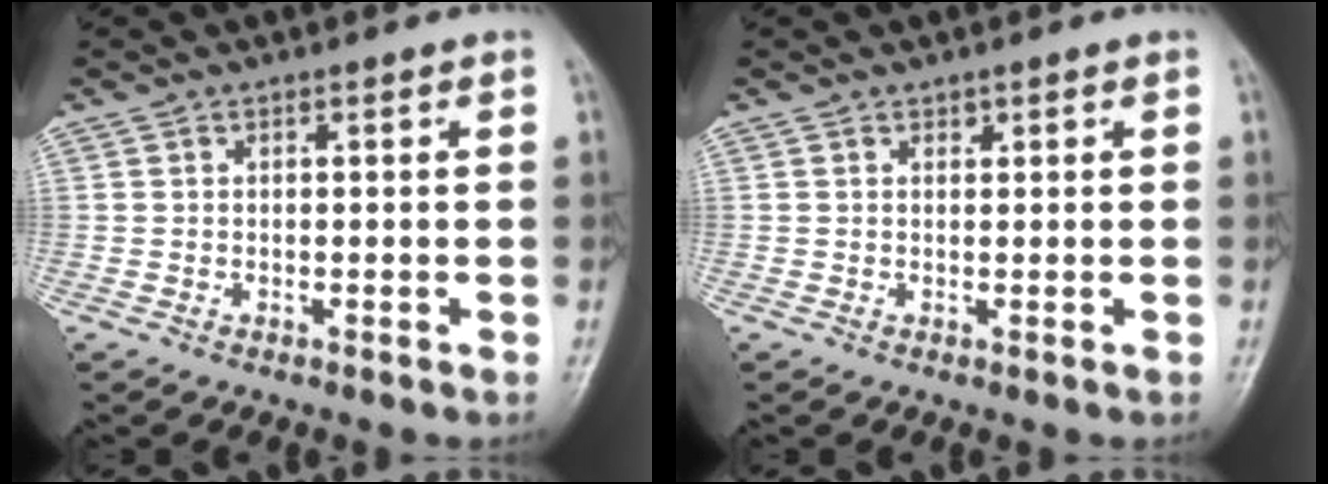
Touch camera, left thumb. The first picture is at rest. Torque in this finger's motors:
{"motor_torque": [0.86, 0.76, 0.21, 0.05, -0.02]}